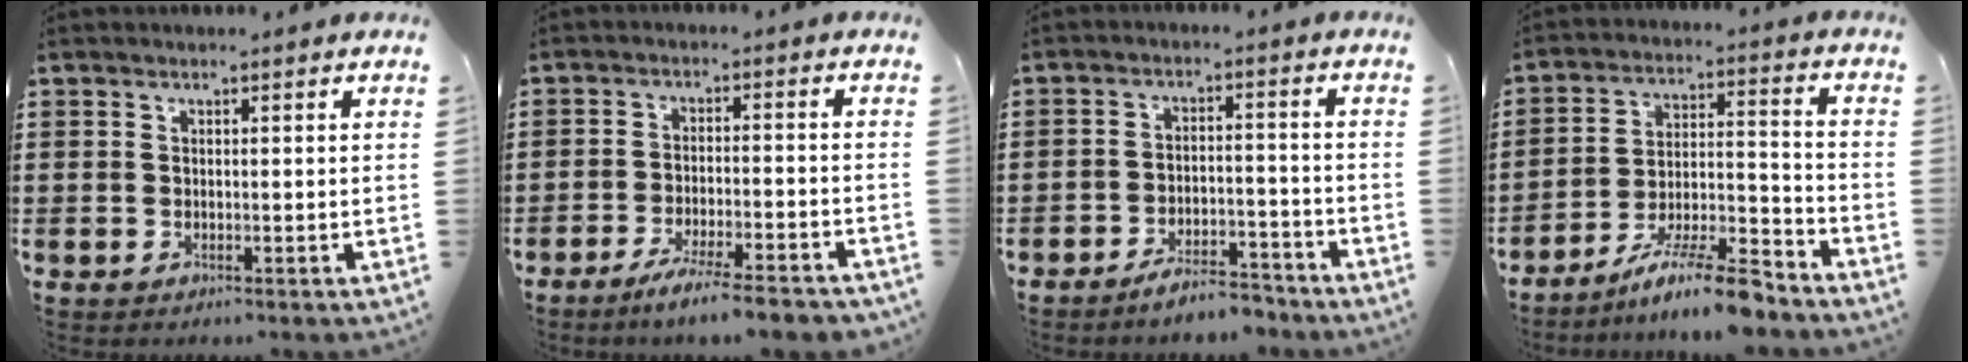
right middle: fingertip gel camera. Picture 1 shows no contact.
{"total": 5.7, "force": [-4.9, -0.1, 2.9], "torque": [-0.050, -0.012, -0.088]}
{"total": 5.2, "force": [-5.0, 0.6, 1.3], "torque": [-0.020, 0.007, -0.098]}
{"total": 10.2, "force": [-8.7, 0.3, 5.3], "torque": [-0.092, 0.012, -0.166]}